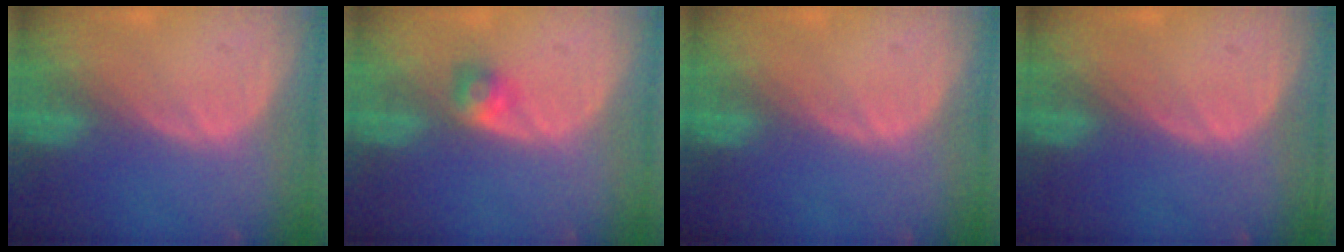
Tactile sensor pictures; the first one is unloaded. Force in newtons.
{"total": 2.5, "press": 2.3, "slide": 1.0}
{"total": 0.0}
{"total": 0.0}